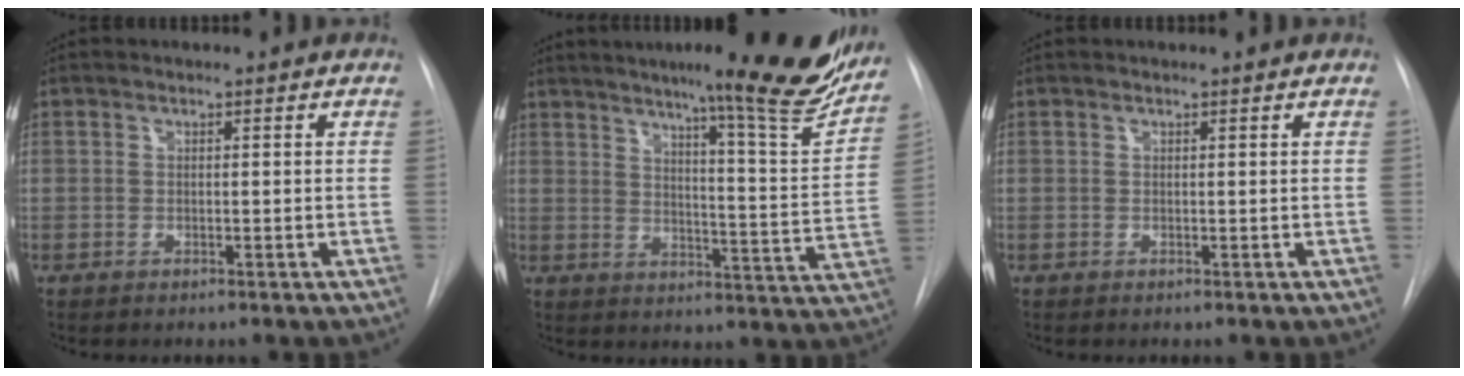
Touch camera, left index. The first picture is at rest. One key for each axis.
{"total": 22.0, "fx": 18.1, "fy": 0.4, "fz": 12.5, "tx": -0.167, "ty": -0.064, "tz": 0.225}
{"total": 0.8, "fx": 0.8, "fy": -0.1, "fz": 0.2, "tx": -0.006, "ty": 0.004, "tz": 0.010}